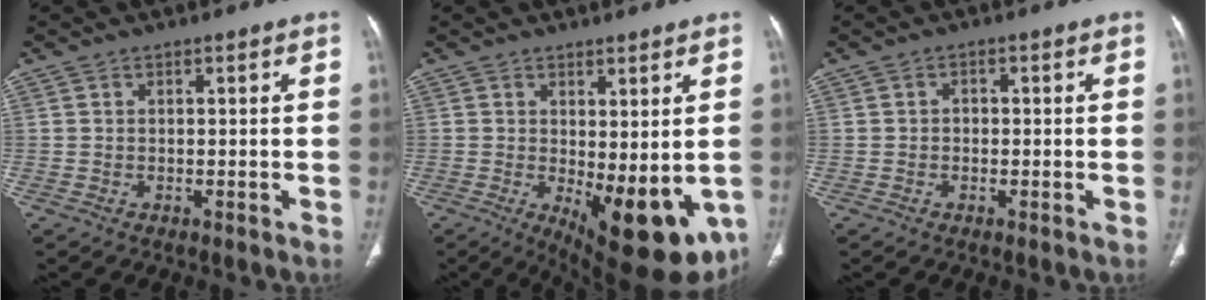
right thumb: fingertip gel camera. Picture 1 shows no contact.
{"total": 14.5, "force": [-2.9, 5.8, 13.0], "torque": [-0.165, -0.028, -0.020]}
{"total": 1.2, "force": [-0.2, 1.0, 0.6], "torque": [-0.001, 0.005, -0.008]}